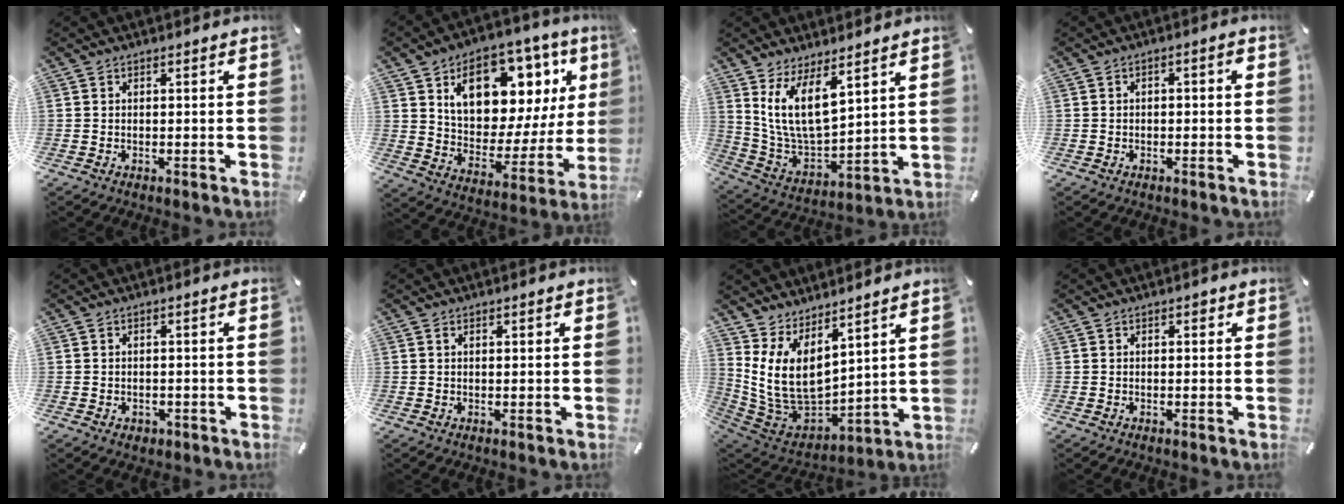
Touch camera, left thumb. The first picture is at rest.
{"total": 16.0, "force": [9.2, 9.9, 8.5], "torque": [-0.126, -0.061, 0.159]}
{"total": 12.8, "force": [7.7, 5.8, 8.4], "torque": [-0.194, -0.049, 0.141]}
{"total": 1.9, "force": [-0.7, 0.8, 1.5], "torque": [-0.027, 0.007, -0.015]}
{"total": 1.6, "force": [-0.6, 1.3, 0.6], "torque": [-0.011, 0.005, -0.014]}
{"total": 0.6, "force": [0.3, 0.2, 0.5], "torque": [-0.010, 0.001, 0.004]}
{"total": 12.6, "force": [4.7, 8.2, 8.3], "torque": [-0.193, -0.060, 0.097]}
{"total": 0.8, "force": [0.2, 0.6, 0.5], "torque": [-0.010, 0.005, 0.002]}